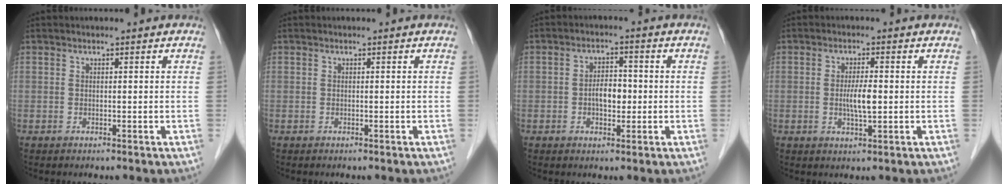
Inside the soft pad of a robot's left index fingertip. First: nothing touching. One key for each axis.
{"total": 0.0}
{"total": 3.8, "fx": -0.7, "fy": 2.1, "fz": 3.1, "tx": -0.056, "ty": 0.006, "tz": -0.011}
{"total": 3.6, "fx": -0.4, "fy": 0.5, "fz": 3.6, "tx": -0.069, "ty": -0.006, "tz": -0.005}